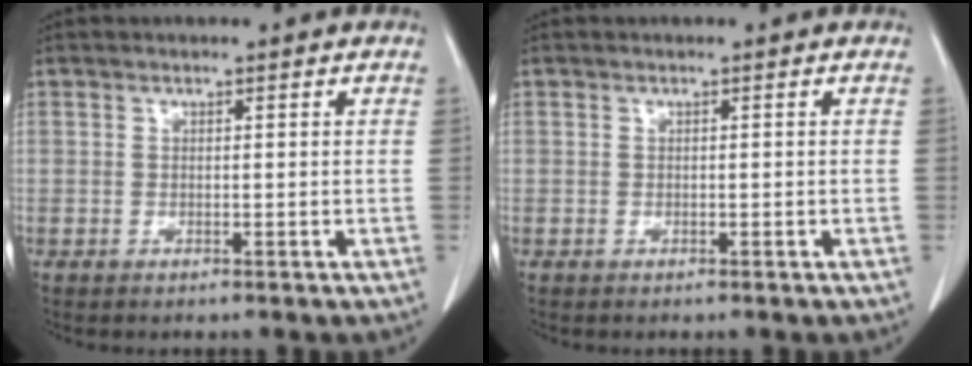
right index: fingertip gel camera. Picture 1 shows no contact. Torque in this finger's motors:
{"motor_torque": [-0.01, 0.01, 0.00, 0.00]}